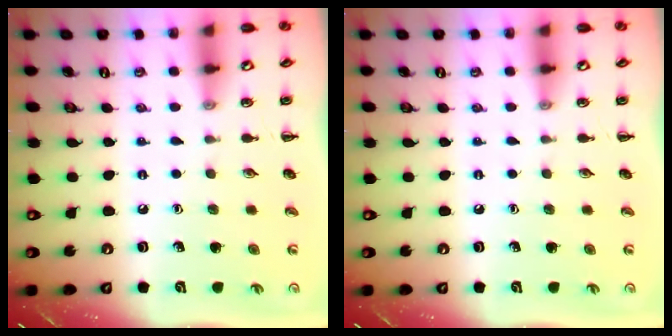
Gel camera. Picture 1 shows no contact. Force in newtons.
{"total": 0.0}